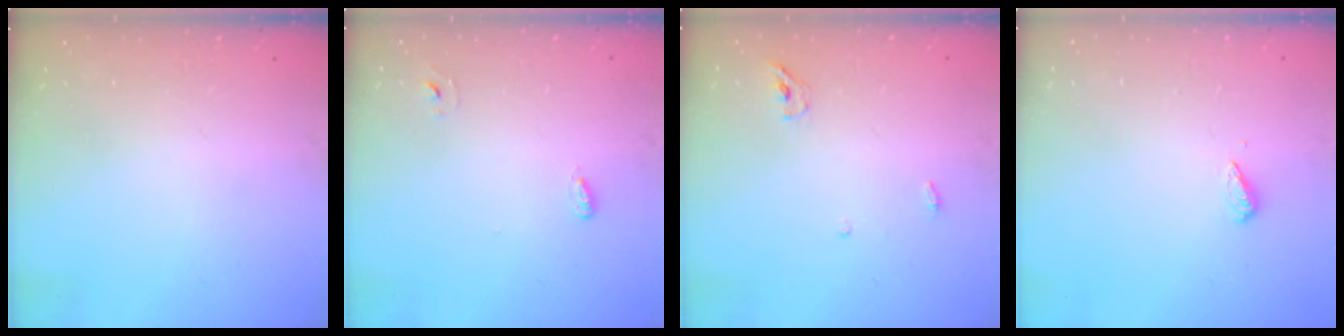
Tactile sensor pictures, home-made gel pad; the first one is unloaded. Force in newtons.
{"total": 2.6, "press": 2.5, "slide": 0.6}
{"total": 3.8, "press": 3.6, "slide": 1.3}
{"total": 2.9, "press": 2.9, "slide": 0.4}